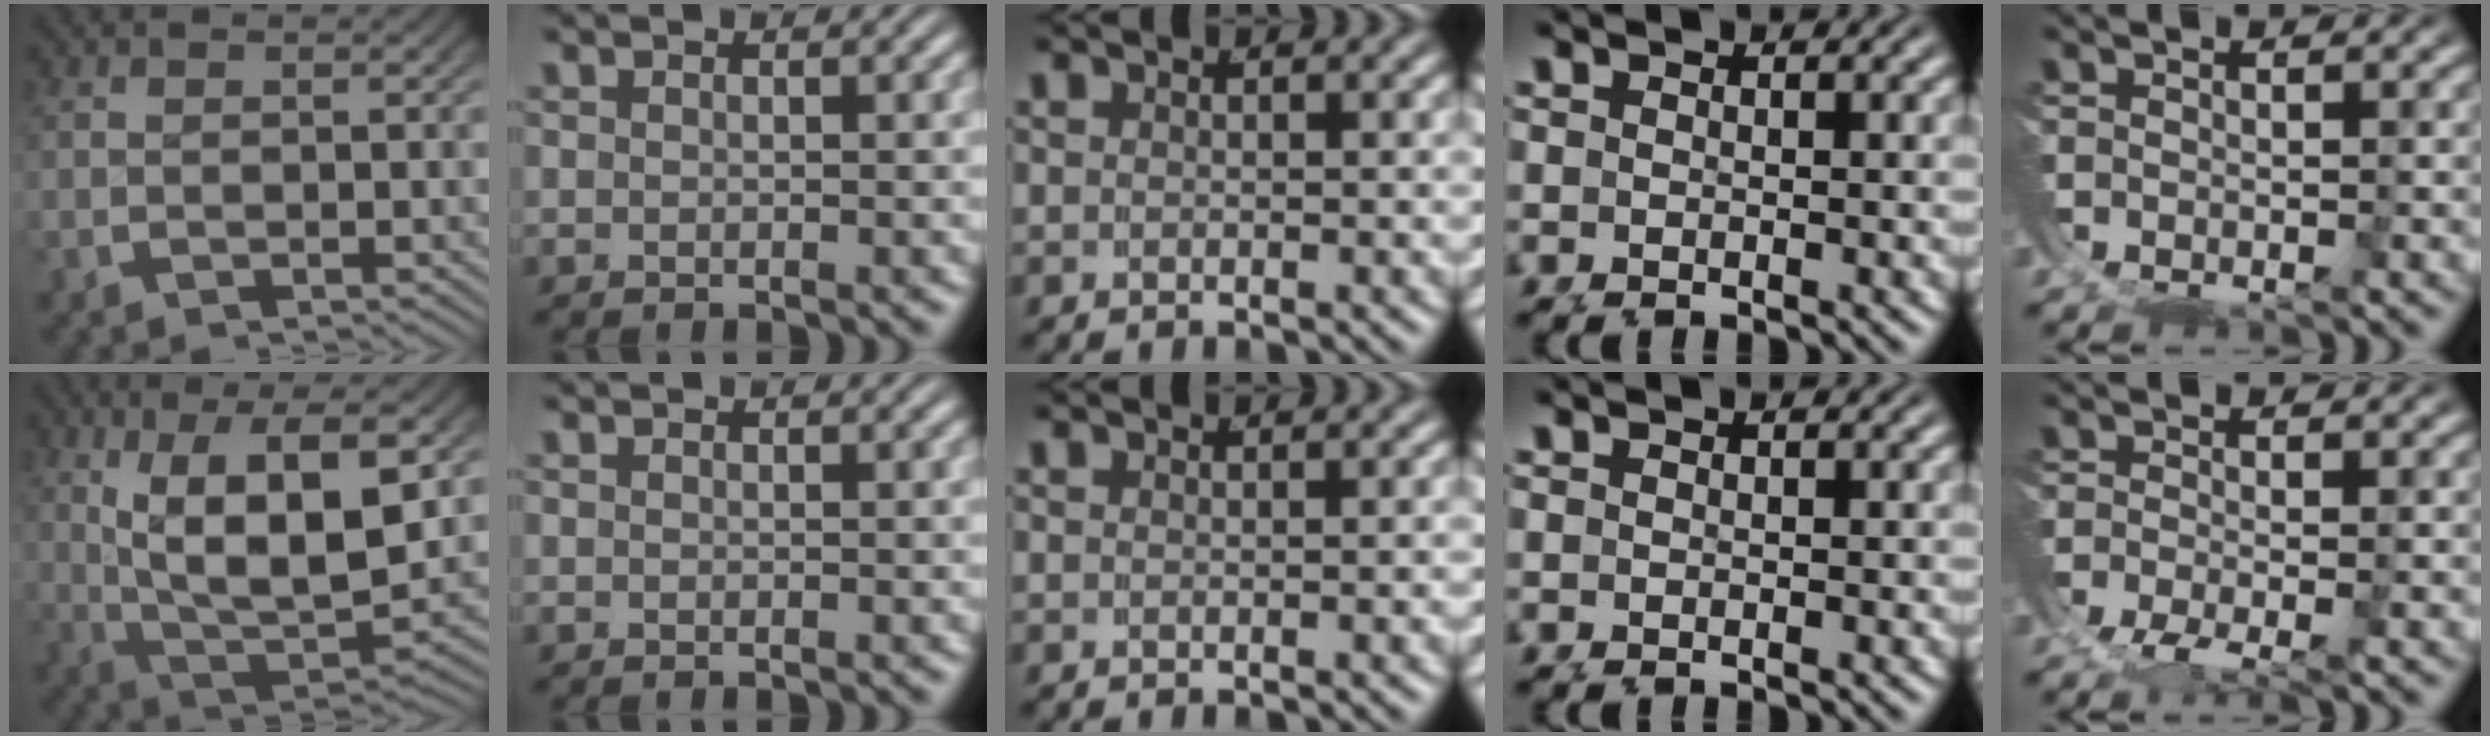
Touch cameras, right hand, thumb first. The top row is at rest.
{"thumb": {"total": 13.7, "force": [-0.5, 7.8, 11.3], "torque": [-0.222, -0.051, 0.018]}, "little": {"total": 2.1, "force": [-1.6, 0.2, 1.4], "torque": [-0.028, -0.019, -0.021]}}